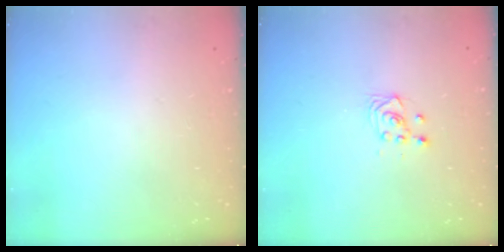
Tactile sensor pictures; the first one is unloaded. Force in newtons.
{"total": 3.5, "press": 3.2, "slide": 1.5}